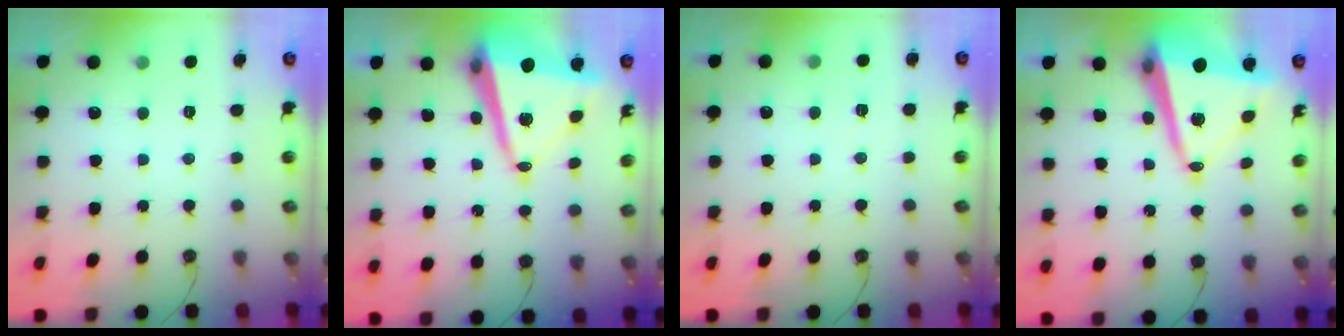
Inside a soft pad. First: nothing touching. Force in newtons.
{"total": 14.2, "press": 14.0, "slide": 2.0}
{"total": 2.3, "press": 1.3, "slide": 1.9}
{"total": 14.2, "press": 14.0, "slide": 2.0}